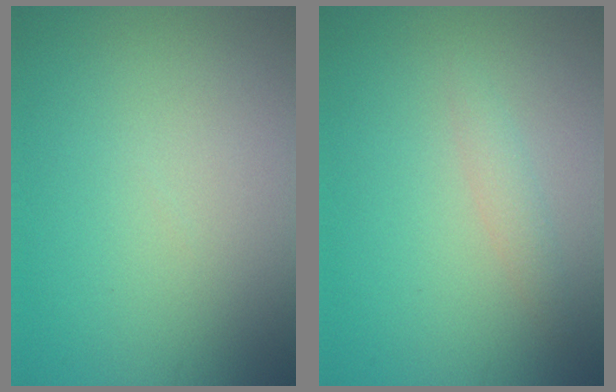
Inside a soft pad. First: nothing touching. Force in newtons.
{"total": 1.3, "press": 1.3, "slide": 0.0}